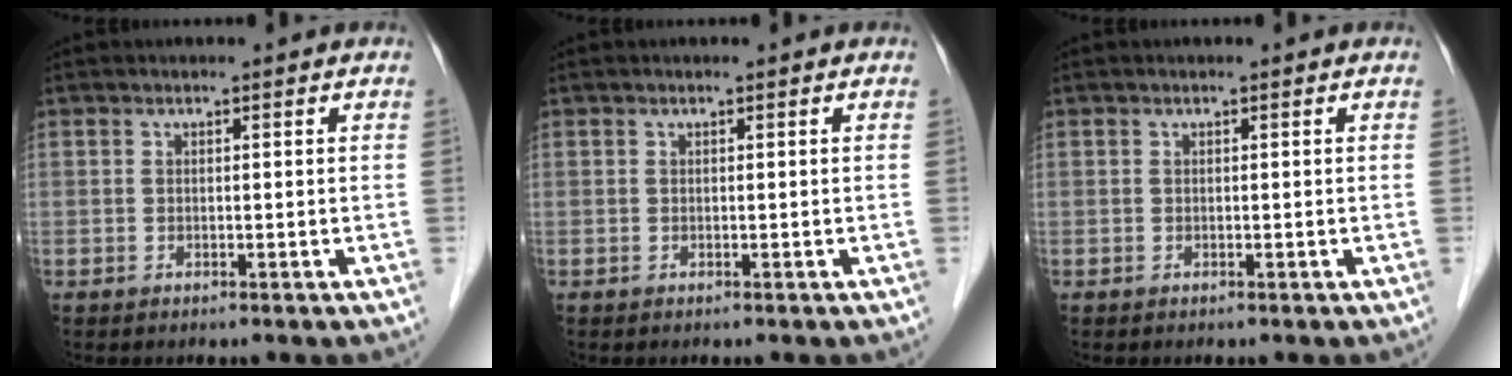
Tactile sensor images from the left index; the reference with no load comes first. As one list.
[{"total": 0.0}, {"total": 0.0}]